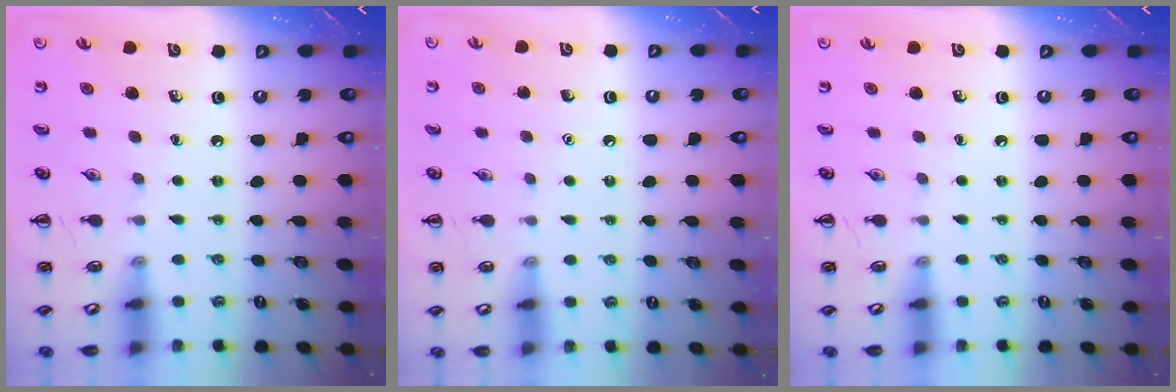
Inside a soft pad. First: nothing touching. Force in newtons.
{"total": 1.6, "press": 1.5, "slide": 0.1}
{"total": 0.0}